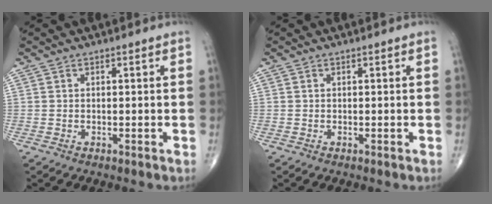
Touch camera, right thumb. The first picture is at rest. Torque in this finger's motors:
{"motor_torque": [-0.46, -0.15, -0.26, -0.38, 0.01]}